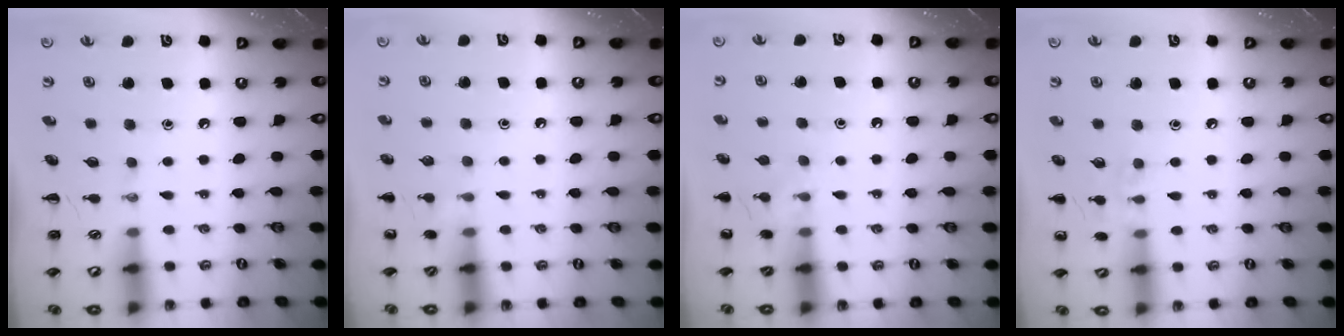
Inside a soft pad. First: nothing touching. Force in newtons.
{"total": 5.5, "press": 5.3, "slide": 1.6}
{"total": 7.3, "press": 7.1, "slide": 1.7}
{"total": 6.8, "press": 6.5, "slide": 2.0}